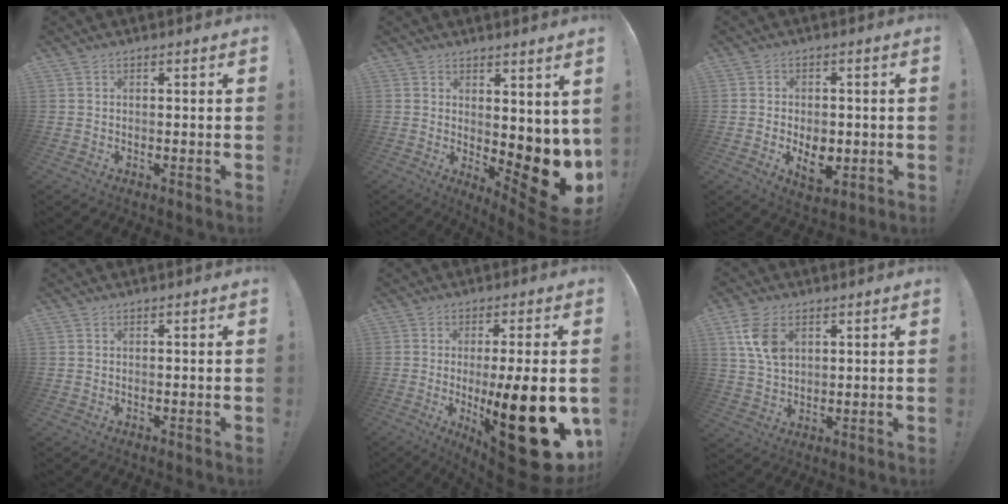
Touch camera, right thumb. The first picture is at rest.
{"total": 7.4, "force": [0.0, 2.2, 7.0], "torque": [-0.074, -0.035, 0.005]}
{"total": 7.5, "force": [-1.9, 5.1, 5.2], "torque": [-0.069, 0.003, -0.029]}
{"total": 0.0}
{"total": 24.0, "force": [-5.3, 6.1, 22.6], "torque": [-0.330, 0.006, -0.067]}
{"total": 9.8, "force": [3.8, 6.4, 6.4], "torque": [-0.125, -0.005, 0.074]}